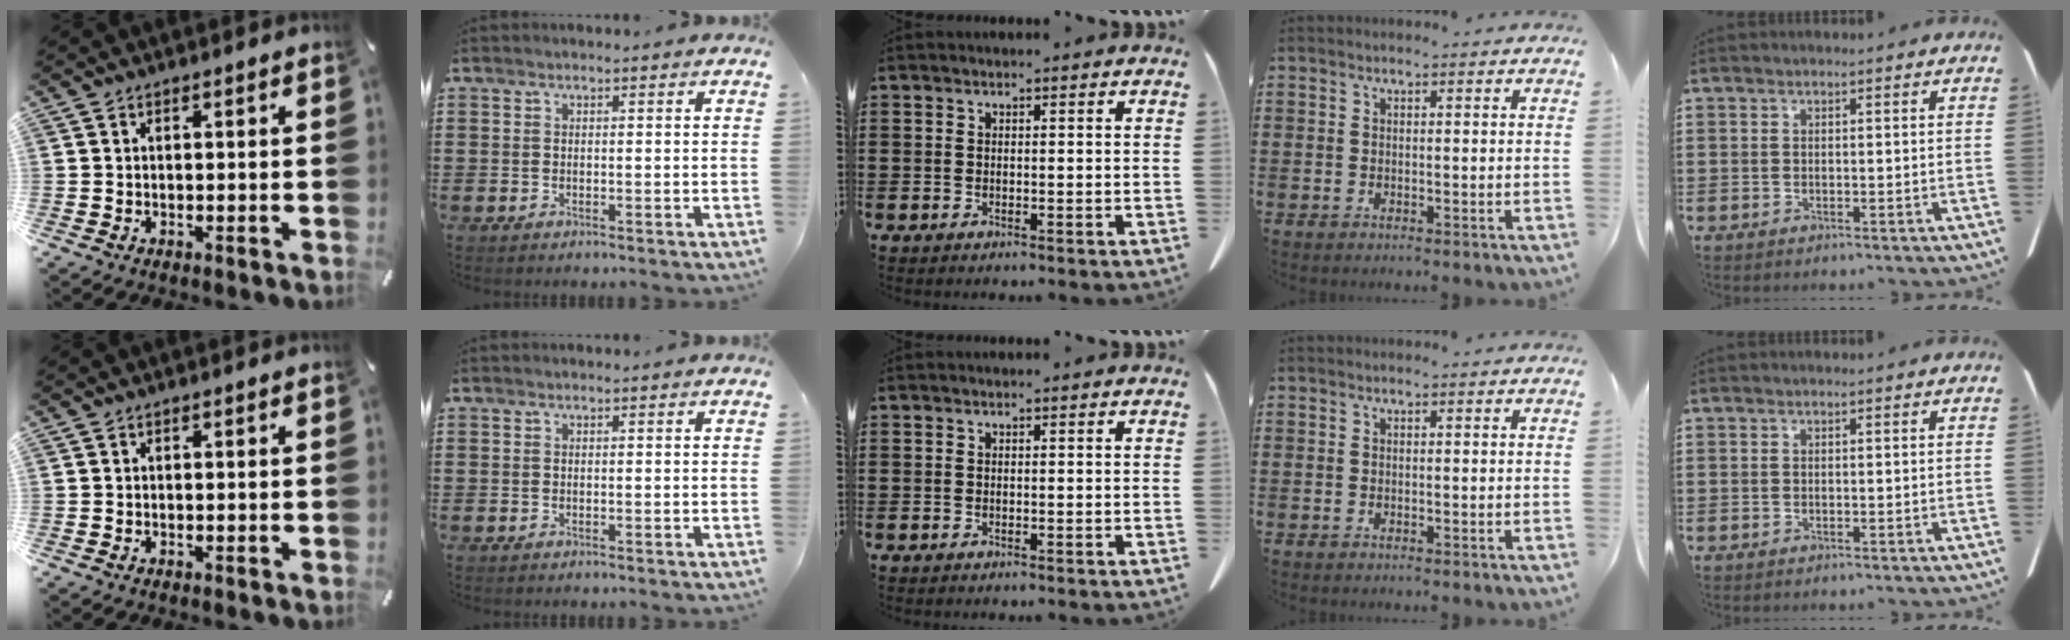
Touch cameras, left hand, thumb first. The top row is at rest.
{}